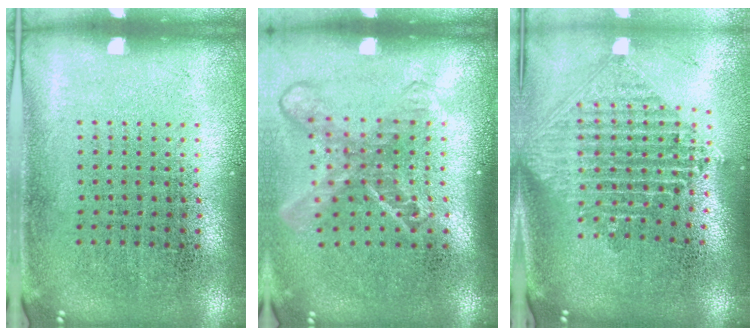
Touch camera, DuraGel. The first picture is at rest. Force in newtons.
{"total": 1.8, "press": 1.3, "slide": 1.2}
{"total": 2.4, "press": 1.9, "slide": 1.5}